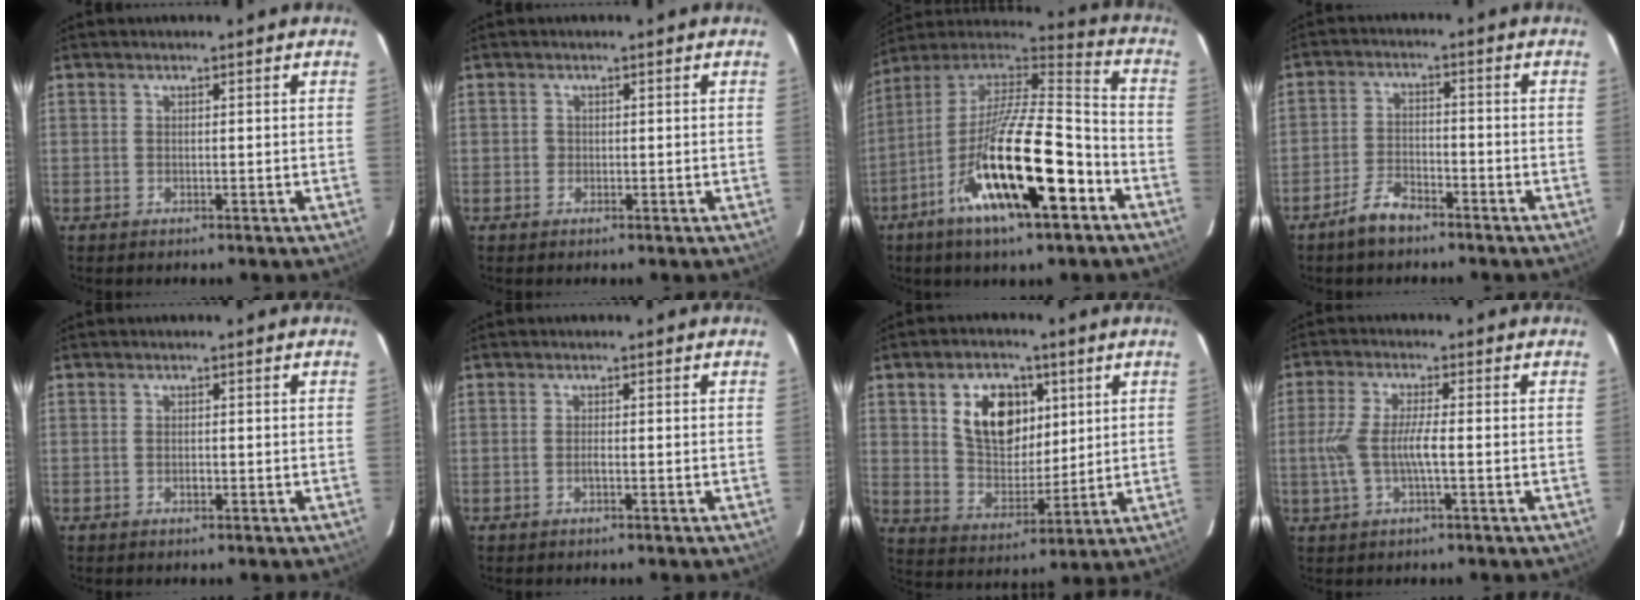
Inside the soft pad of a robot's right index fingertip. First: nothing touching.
{"total": 0.7, "force": [-0.2, 0.7, 0.0], "torque": [0.002, 0.001, -0.002]}
{"total": 24.9, "force": [-11.5, 6.6, 21.1], "torque": [-0.373, -0.047, -0.208]}
{"total": 5.7, "force": [-4.4, 2.5, 2.6], "torque": [-0.071, 0.007, -0.079]}
{"total": 0.9, "force": [-0.3, 0.5, 0.7], "torque": [-0.012, 0.002, -0.005]}
{"total": 0.6, "force": [-0.4, 0.1, 0.5], "torque": [-0.010, 0.000, -0.006]}
{"total": 12.5, "force": [4.5, 8.2, 8.4], "torque": [-0.152, 0.014, 0.090]}
{"total": 6.9, "force": [-1.2, 1.0, 6.7], "torque": [-0.141, -0.001, -0.020]}